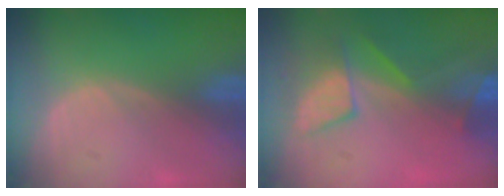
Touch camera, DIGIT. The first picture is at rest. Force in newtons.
{"total": 8.0, "press": 7.4, "slide": 3.2}